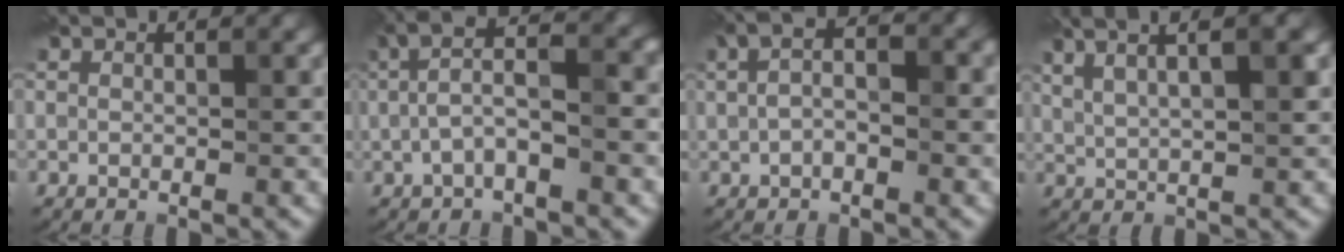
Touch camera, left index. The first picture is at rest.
{"total": 4.9, "force": [-0.1, 1.5, 4.7], "torque": [-0.095, 0.019, -0.013]}
{"total": 4.7, "force": [0.4, 2.4, 4.1], "torque": [-0.075, 0.020, -0.006]}
{"total": 9.0, "force": [4.9, 3.2, 6.9], "torque": [-0.104, 0.039, 0.061]}